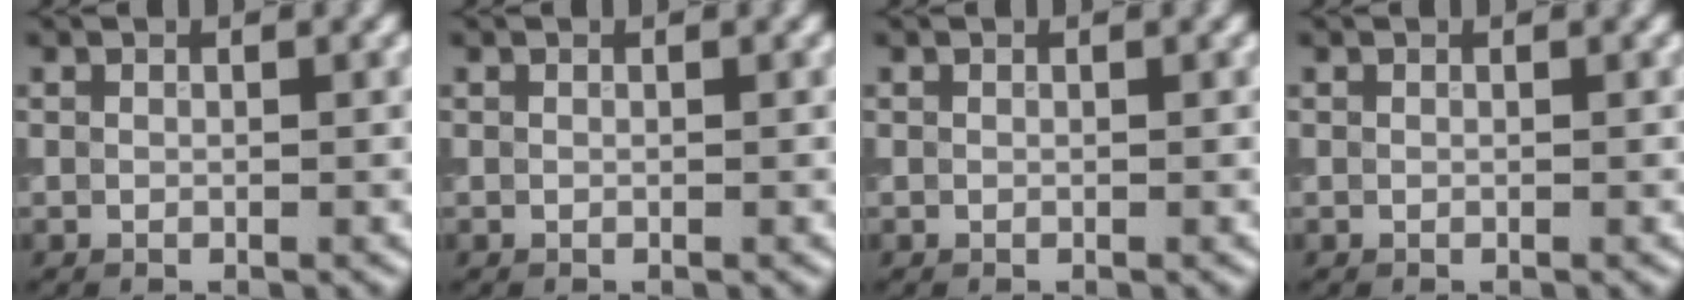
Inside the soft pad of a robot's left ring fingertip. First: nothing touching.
{"total": 0.0}
{"total": 0.0}
{"total": 0.0}